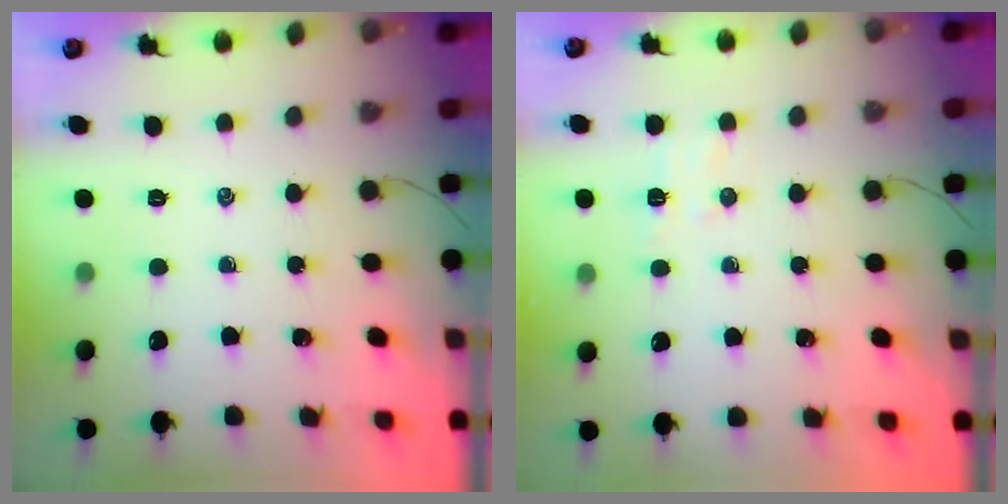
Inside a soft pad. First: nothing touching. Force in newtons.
{"total": 5.4, "press": 5.3, "slide": 0.8}